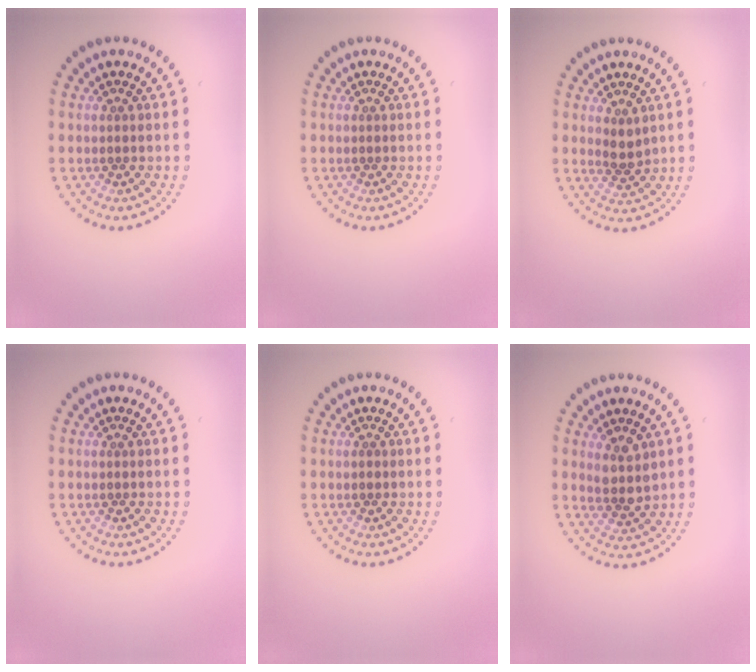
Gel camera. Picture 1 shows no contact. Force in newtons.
{"total": 0.0}
{"total": 1.6, "press": 1.5, "slide": 0.8}
{"total": 0.0}
{"total": 0.5, "press": 0.5, "slide": 0.1}
{"total": 2.8, "press": 2.4, "slide": 1.4}